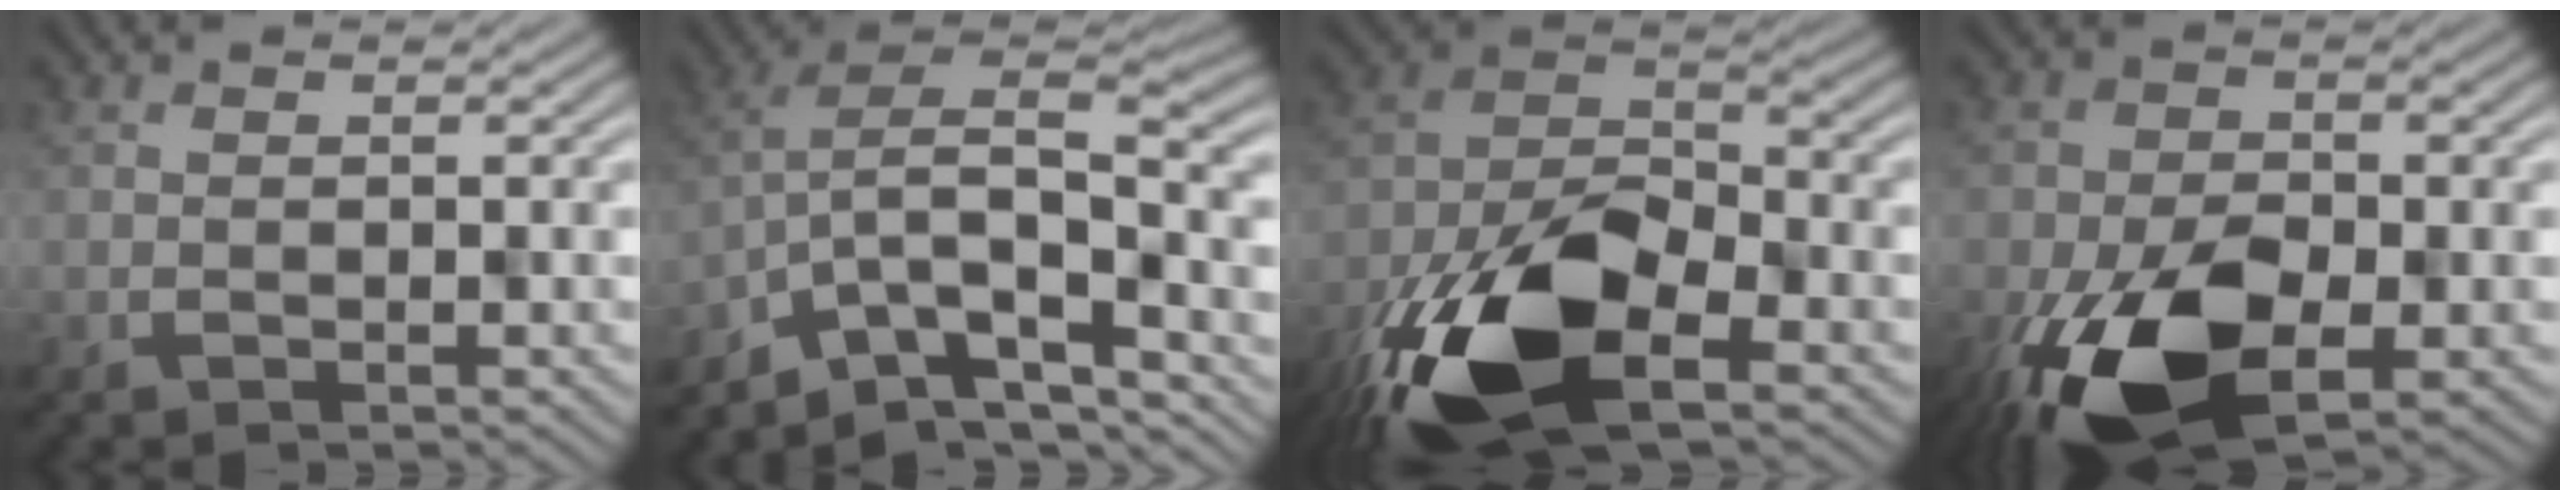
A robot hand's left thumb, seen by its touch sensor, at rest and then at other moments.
{"total": 10.2, "force": [-5.4, 5.9, 6.2], "torque": [-0.134, -0.022, -0.084]}
{"total": 14.7, "force": [-7.7, 7.5, 10.0], "torque": [-0.221, -0.045, -0.147]}
{"total": 12.5, "force": [-5.8, 6.9, 8.6], "torque": [-0.183, -0.047, -0.090]}